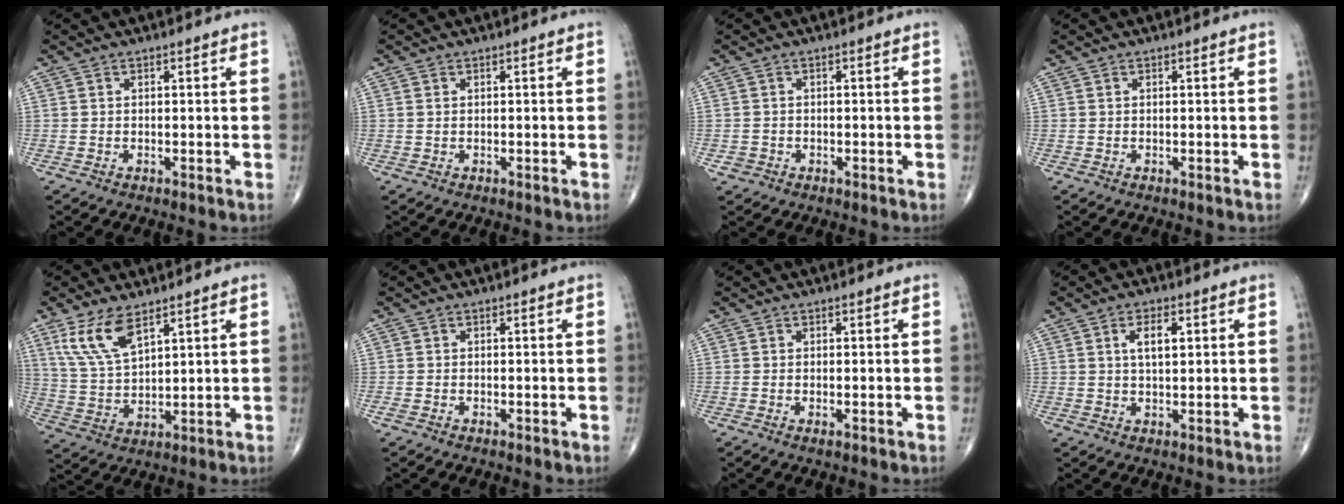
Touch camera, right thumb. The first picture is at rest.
{"total": 0.5, "force": [0.2, 0.3, 0.4], "torque": [-0.010, 0.005, 0.005]}
{"total": 1.5, "force": [-0.6, 1.3, 0.2], "torque": [0.001, 0.006, -0.011]}
{"total": 0.0}
{"total": 9.5, "force": [5.7, 3.8, 6.6], "torque": [-0.129, -0.022, 0.126]}
{"total": 0.9, "force": [-0.3, 0.6, 0.6], "torque": [-0.016, 0.002, -0.005]}
{"total": 0.9, "force": [-0.2, 0.4, 0.8], "torque": [-0.015, -0.004, -0.004]}
{"total": 4.8, "force": [1.5, 2.2, 4.1], "torque": [-0.066, -0.003, 0.027]}